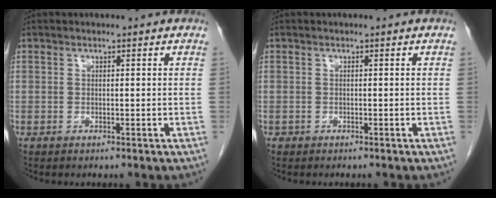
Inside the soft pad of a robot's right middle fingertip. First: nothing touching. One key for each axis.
{"total": 0.0}